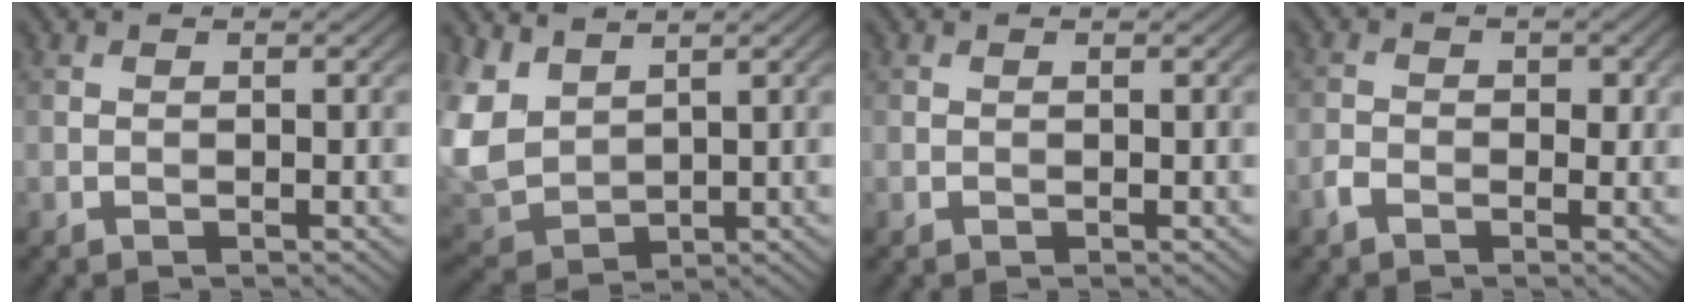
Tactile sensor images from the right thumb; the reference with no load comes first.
{"total": 8.1, "force": [3.6, 5.1, 5.2], "torque": [-0.171, 0.002, 0.076]}
{"total": 0.0}
{"total": 2.2, "force": [-0.9, 1.6, 1.2], "torque": [-0.022, -0.001, -0.024]}